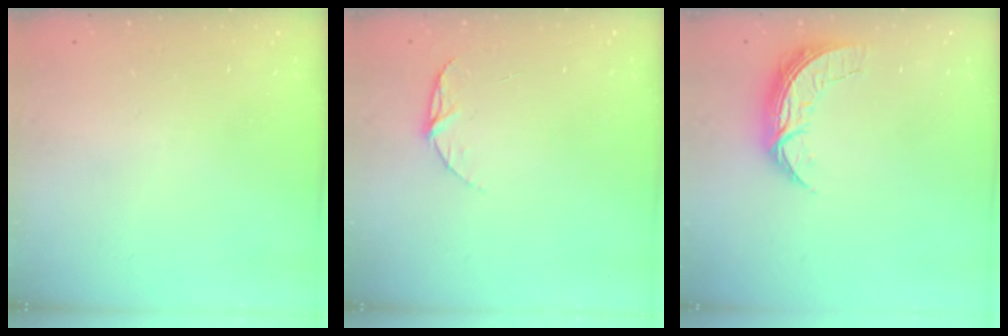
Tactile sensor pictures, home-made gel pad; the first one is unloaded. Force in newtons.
{"total": 5.6, "press": 5.6, "slide": 0.5}
{"total": 8.8, "press": 8.8, "slide": 0.6}